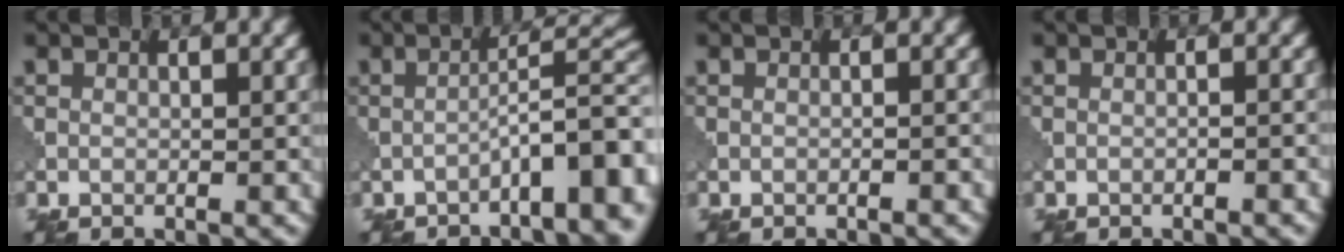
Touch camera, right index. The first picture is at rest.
{"total": 7.8, "force": [-3.6, 1.7, 6.7], "torque": [-0.086, 0.019, -0.054]}
{"total": 0.5, "force": [-0.3, 0.1, 0.4], "torque": [-0.007, 0.001, -0.013]}
{"total": 0.8, "force": [-0.4, 0.2, 0.7], "torque": [-0.010, 0.001, -0.017]}